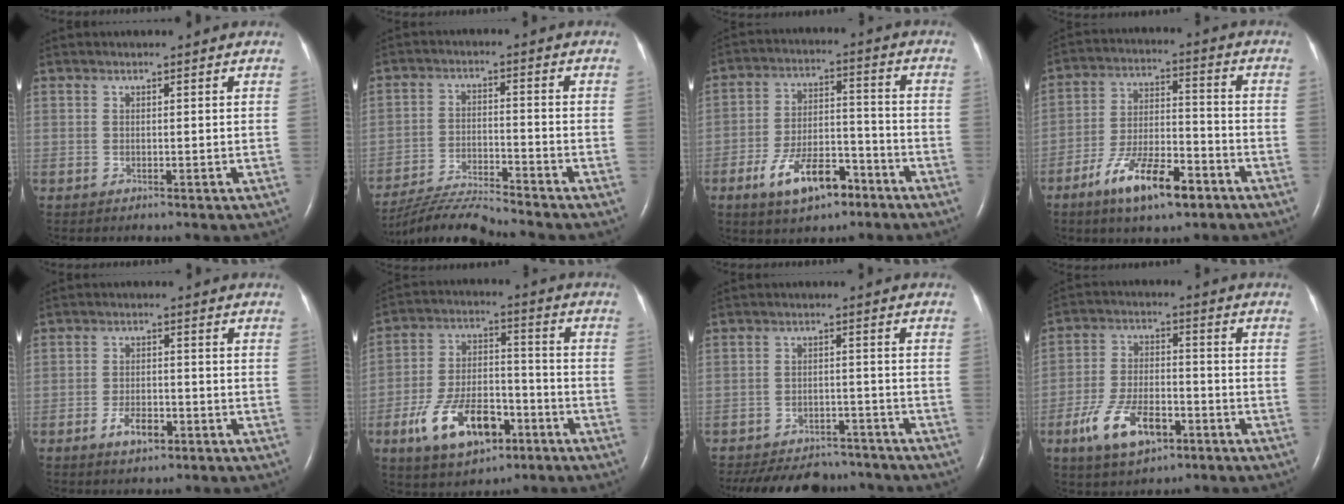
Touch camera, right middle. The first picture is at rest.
{"total": 9.0, "force": [-8.7, -1.6, 1.5], "torque": [-0.028, -0.010, -0.162]}
{"total": 10.5, "force": [-6.2, 4.4, 7.1], "torque": [-0.130, 0.010, -0.105]}
{"total": 11.9, "force": [-7.2, 3.6, 8.8], "torque": [-0.158, 0.002, -0.124]}
{"total": 4.0, "force": [-2.2, 1.7, 2.8], "torque": [-0.051, 0.002, -0.037]}
{"total": 13.5, "force": [-6.7, 6.6, 9.8], "torque": [-0.192, 0.010, -0.110]}
{"total": 15.1, "force": [-13.2, 5.7, 4.5], "torque": [-0.099, 0.002, -0.178]}
{"total": 10.5, "force": [-5.4, 4.8, 7.6], "torque": [-0.162, 0.002, -0.092]}